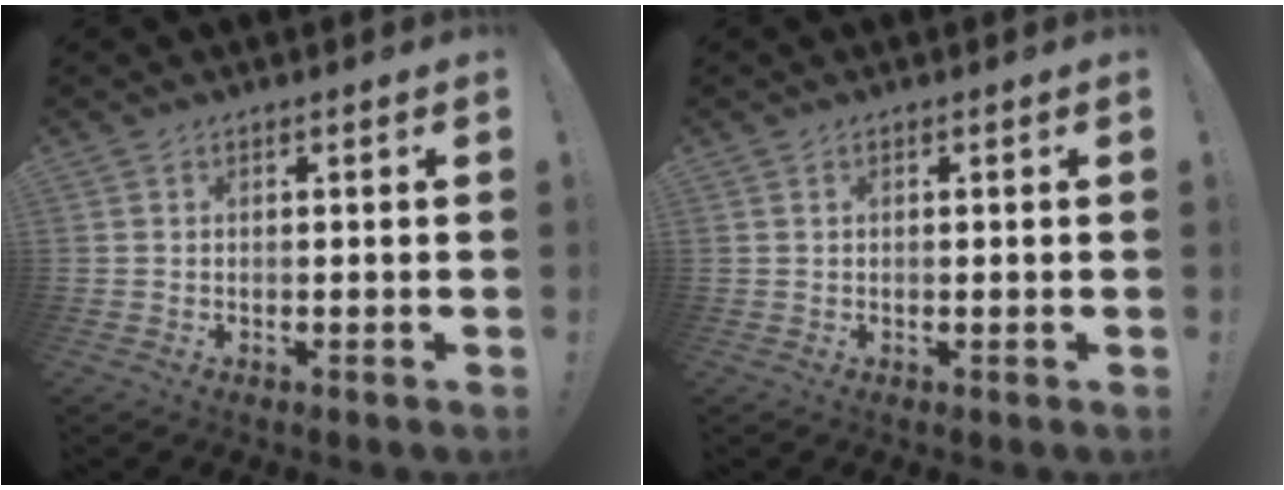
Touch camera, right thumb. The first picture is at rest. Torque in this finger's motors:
{"motor_torque": [-0.32, -0.09, 0.08, -0.08, 0.04]}